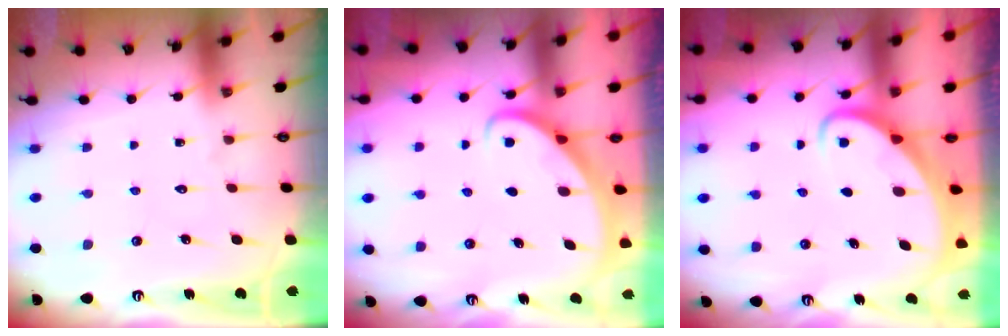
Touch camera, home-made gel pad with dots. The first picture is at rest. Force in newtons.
{"total": 2.8, "press": 2.8, "slide": 0.2}
{"total": 2.8, "press": 2.8, "slide": 0.3}